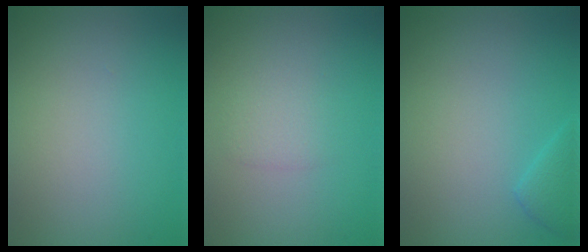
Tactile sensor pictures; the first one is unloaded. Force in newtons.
{"total": 1.4, "press": 1.4, "slide": 0.0}
{"total": 1.5, "press": 1.5, "slide": 0.2}